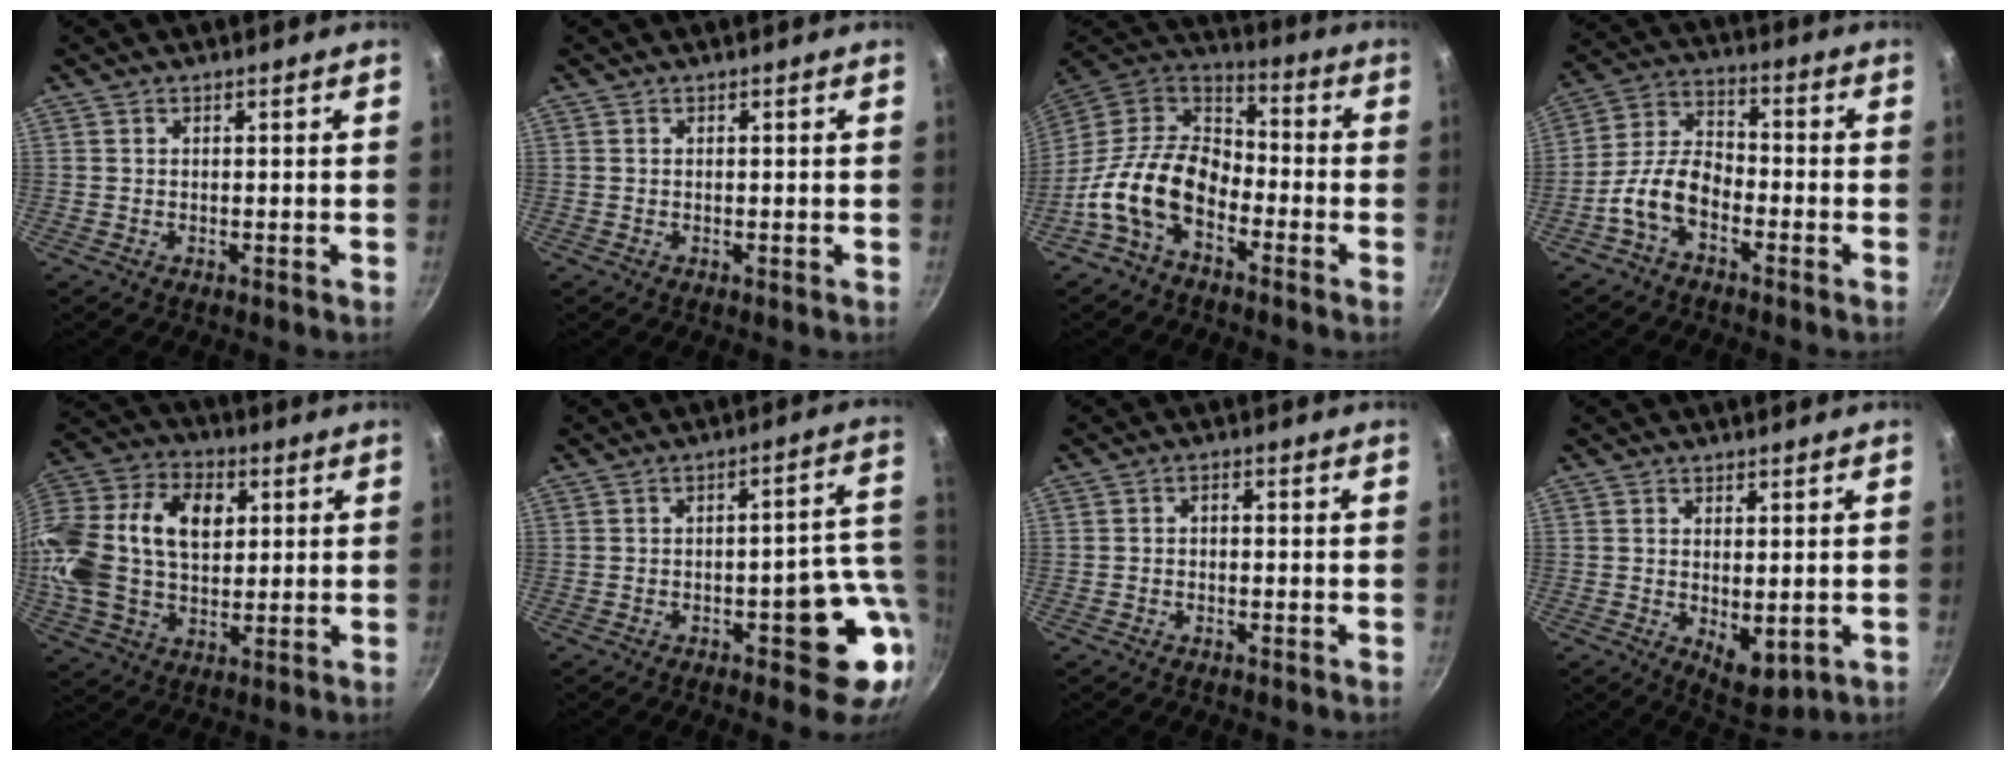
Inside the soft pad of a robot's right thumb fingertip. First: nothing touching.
{"total": 0.0}
{"total": 15.2, "force": [-6.1, 9.6, 10.1], "torque": [-0.162, 0.057, -0.143]}
{"total": 9.2, "force": [-4.4, 5.2, 6.1], "torque": [-0.107, 0.049, -0.097]}
{"total": 22.9, "force": [3.8, 15.3, 16.6], "torque": [-0.319, 0.028, 0.057]}
{"total": 12.3, "force": [-2.9, 5.5, 10.6], "torque": [-0.073, 0.026, -0.036]}
{"total": 1.4, "force": [-0.8, 0.8, 0.8], "torque": [-0.015, 0.011, -0.017]}
{"total": 6.3, "force": [-0.7, 3.3, 5.3], "torque": [-0.067, -0.014, 0.002]}